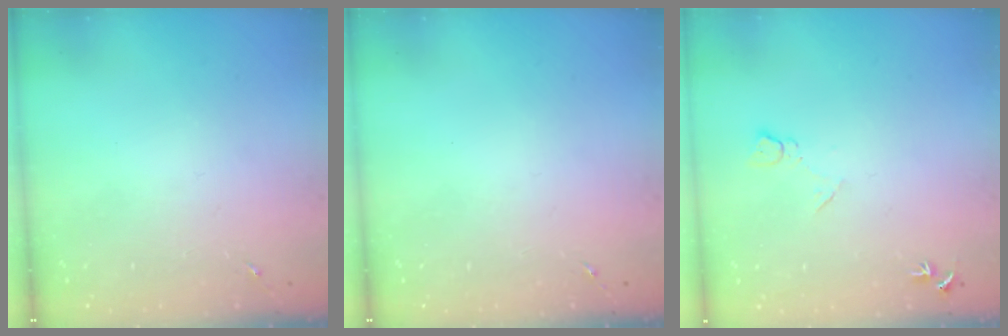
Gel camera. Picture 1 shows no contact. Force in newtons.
{"total": 0.0}
{"total": 7.4, "press": 7.3, "slide": 0.9}